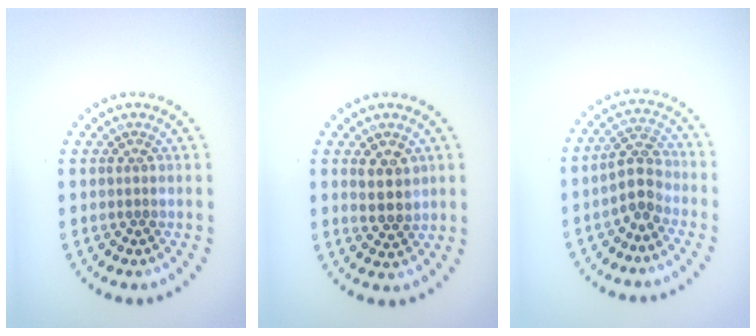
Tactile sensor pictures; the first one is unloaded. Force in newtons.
{"total": 2.8, "press": 2.7, "slide": 0.9}
{"total": 2.9, "press": 2.7, "slide": 1.2}